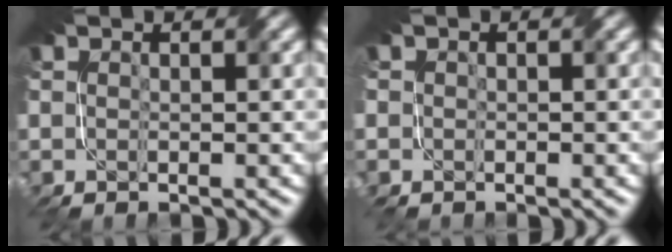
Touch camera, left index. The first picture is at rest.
{"total": 1.6, "force": [-0.8, 0.6, -1.2], "torque": [0.021, -0.009, 0.000]}